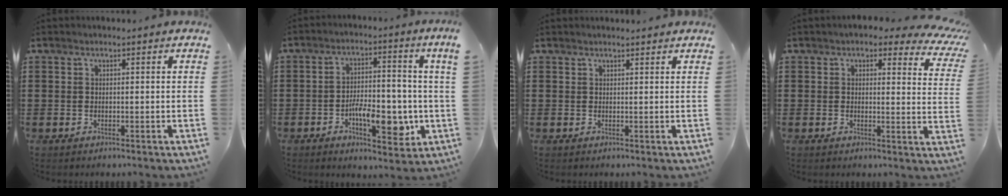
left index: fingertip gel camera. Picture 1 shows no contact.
{"total": 8.4, "force": [-2.3, 2.4, 7.7], "torque": [-0.139, 0.000, -0.041]}
{"total": 0.8, "force": [0.8, 0.2, -0.2], "torque": [0.000, -0.001, 0.016]}
{"total": 3.5, "force": [2.5, 1.9, 1.5], "torque": [-0.028, -0.009, 0.040]}